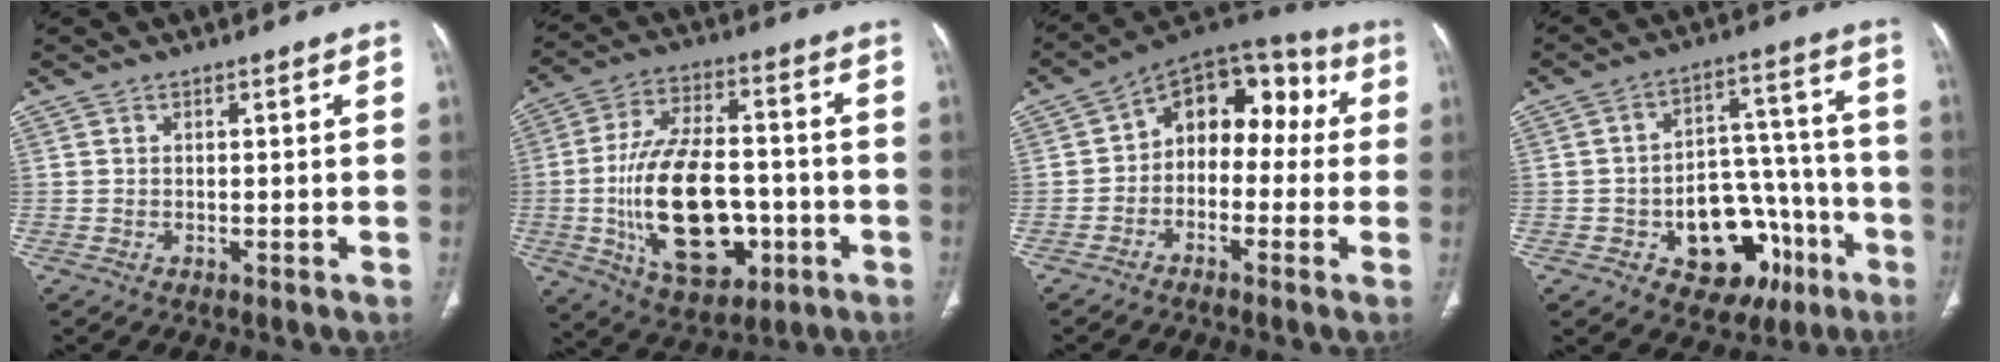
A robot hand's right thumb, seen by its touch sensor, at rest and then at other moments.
{"total": 21.2, "force": [-4.4, 11.9, 17.0], "torque": [-0.280, 0.018, -0.058]}
{"total": 13.3, "force": [0.2, 9.2, 9.6], "torque": [-0.083, 0.058, -0.018]}
{"total": 17.7, "force": [-7.3, 11.7, 11.1], "torque": [-0.098, 0.066, -0.091]}